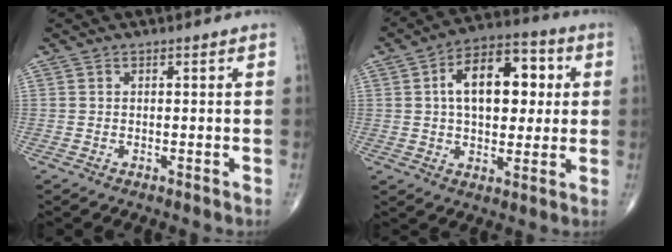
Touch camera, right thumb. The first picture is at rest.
{"total": 15.6, "force": [2.9, 9.1, 12.4], "torque": [-0.158, 0.016, 0.040]}